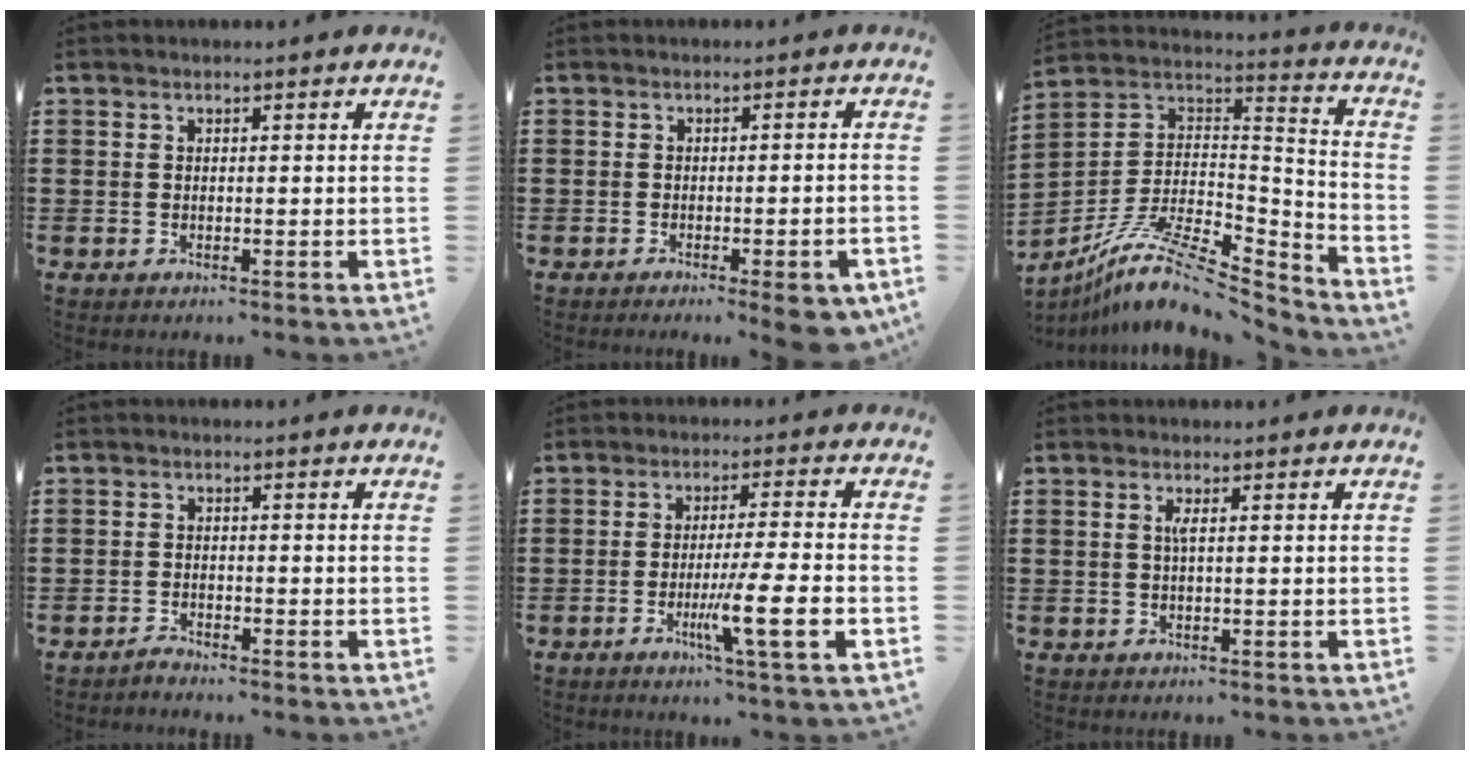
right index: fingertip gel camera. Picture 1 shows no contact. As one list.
[{"total": 3.5, "force": [-2.1, 0.1, 2.8], "torque": [-0.043, -0.008, -0.031]}, {"total": 12.1, "force": [-8.6, 3.5, 7.8], "torque": [-0.151, 0.015, -0.167]}, {"total": 1.5, "force": [-1.5, 0.1, 0.0], "torque": [-0.005, 0.003, -0.031]}, {"total": 9.1, "force": [-3.1, -0.2, 8.5], "torque": [-0.152, -0.019, -0.054]}, {"total": 1.3, "force": [0.1, 0.0, 1.3], "torque": [-0.025, -0.002, 0.001]}]